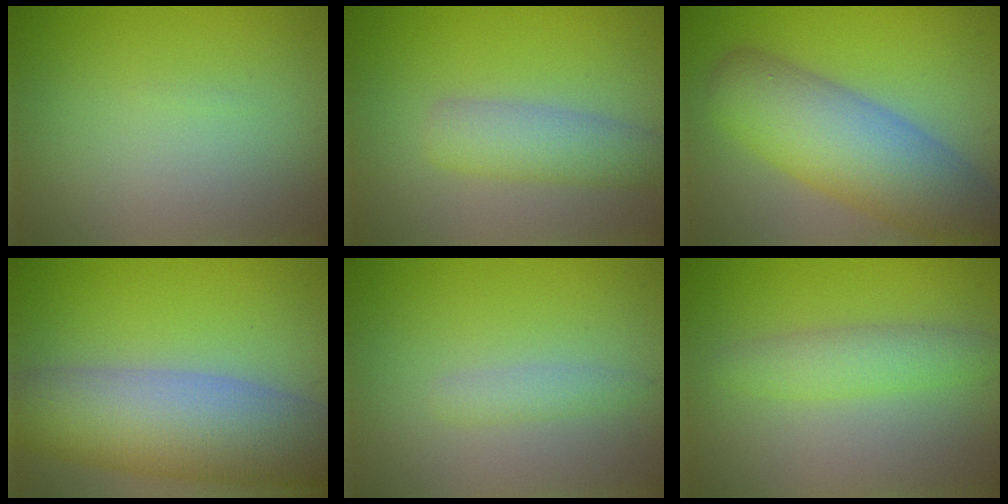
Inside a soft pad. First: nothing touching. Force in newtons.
{"total": 3.5, "press": 3.5, "slide": 0.1}
{"total": 8.9, "press": 8.9, "slide": 0.6}
{"total": 10.4, "press": 10.4, "slide": 0.5}
{"total": 1.4, "press": 1.4, "slide": 0.1}
{"total": 2.7, "press": 2.7, "slide": 0.1}